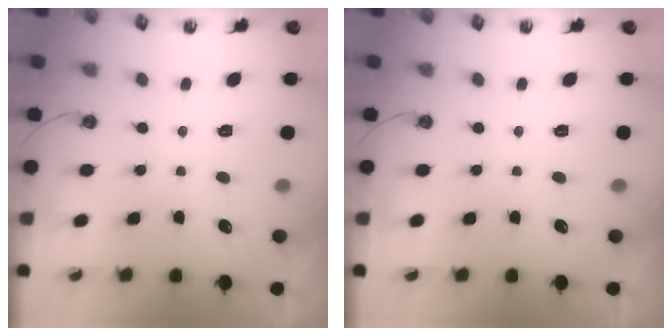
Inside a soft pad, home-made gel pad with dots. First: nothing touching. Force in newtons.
{"total": 0.0}